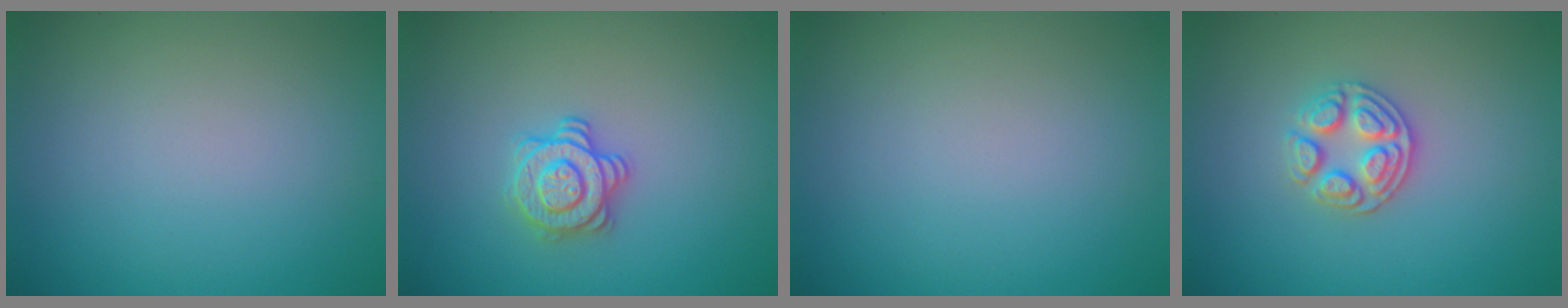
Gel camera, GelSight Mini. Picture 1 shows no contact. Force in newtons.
{"total": 2.8, "press": 2.7, "slide": 0.9}
{"total": 0.0}
{"total": 3.0, "press": 2.8, "slide": 1.1}